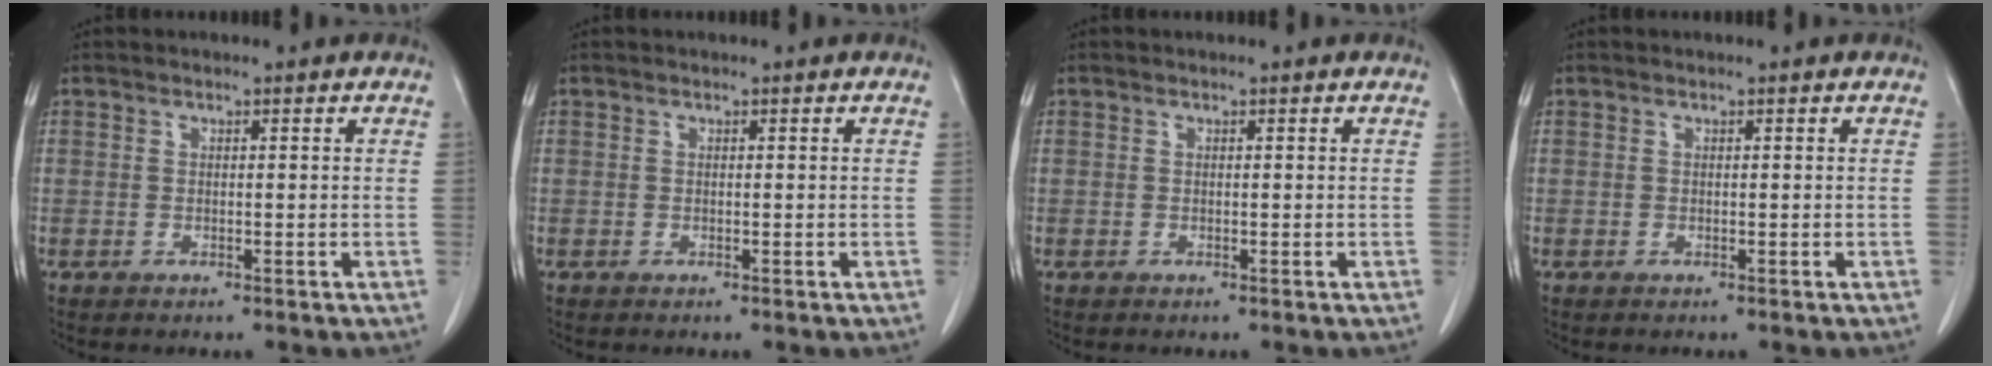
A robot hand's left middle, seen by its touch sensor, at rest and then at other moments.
{"total": 0.0}
{"total": 0.0}
{"total": 0.0}